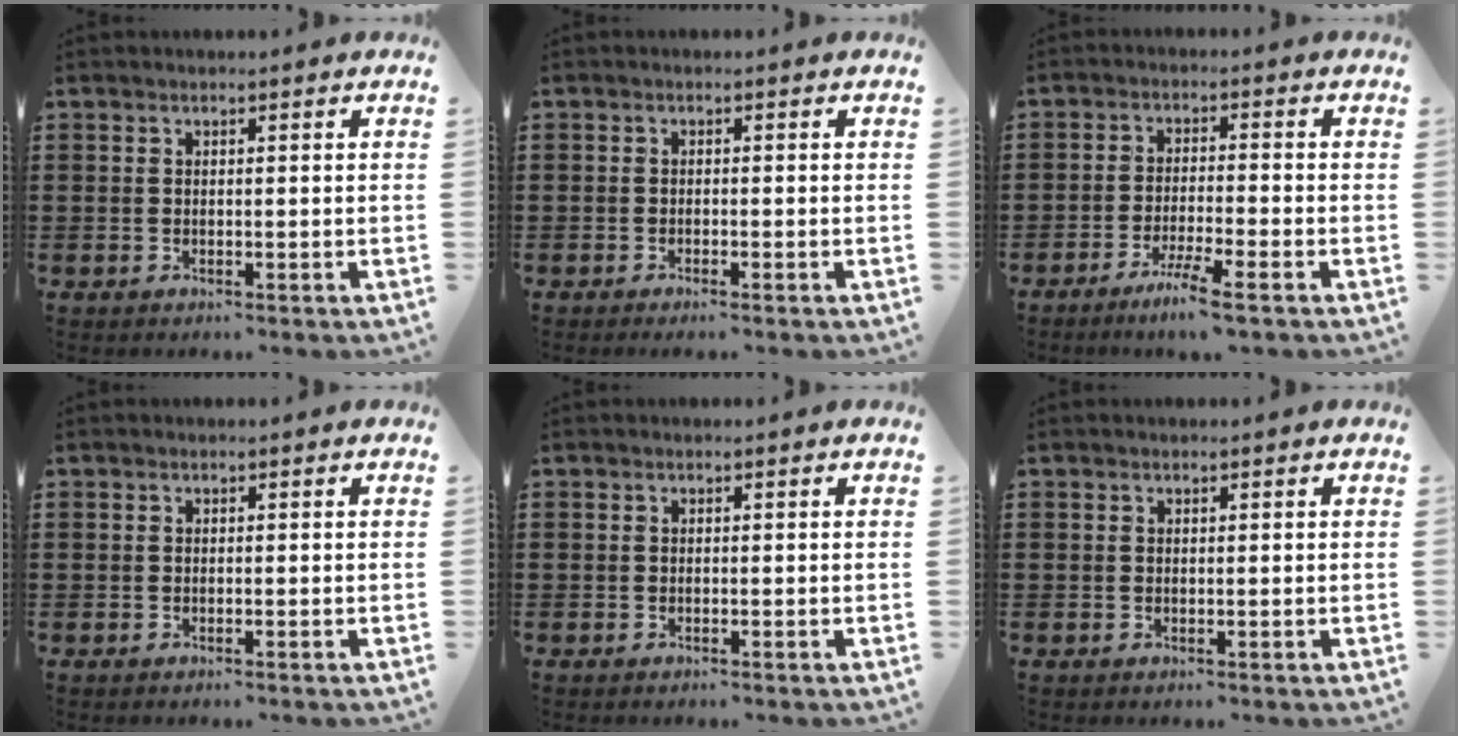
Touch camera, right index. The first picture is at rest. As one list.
[{"total": 0.8, "force": [-0.6, 0.0, 0.5], "torque": [-0.010, -0.002, -0.012]}, {"total": 4.8, "force": [-3.4, -0.4, 3.3], "torque": [-0.068, -0.013, -0.063]}, {"total": 0.0}, {"total": 0.0}, {"total": 0.0}]